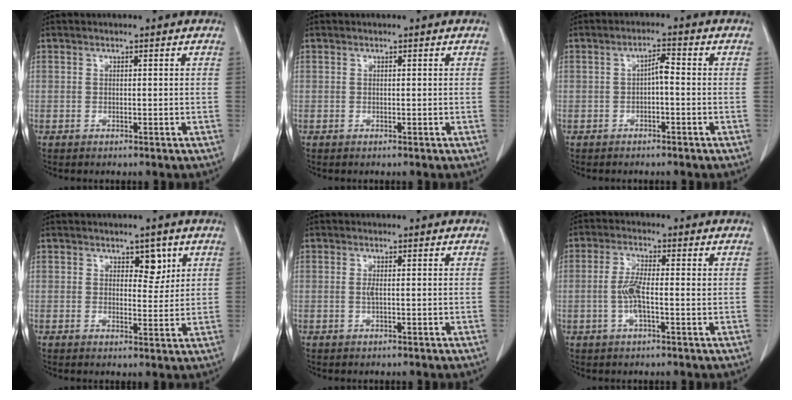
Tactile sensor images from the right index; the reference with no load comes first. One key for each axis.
{"total": 0.0}
{"total": 2.4, "fx": -0.4, "fy": 0.6, "fz": 2.3, "tx": -0.039, "ty": 0.009, "tz": -0.006}
{"total": 3.5, "fx": 1.8, "fy": 1.9, "fz": 2.3, "tx": -0.023, "ty": -0.002, "tz": 0.027}
{"total": 1.0, "fx": 0.0, "fy": 0.1, "fz": 1.0, "tx": -0.024, "ty": -0.002, "tz": 0.000}
{"total": 4.7, "fx": -0.6, "fy": 0.9, "fz": 4.5, "tx": -0.098, "ty": 0.002, "tz": -0.013}